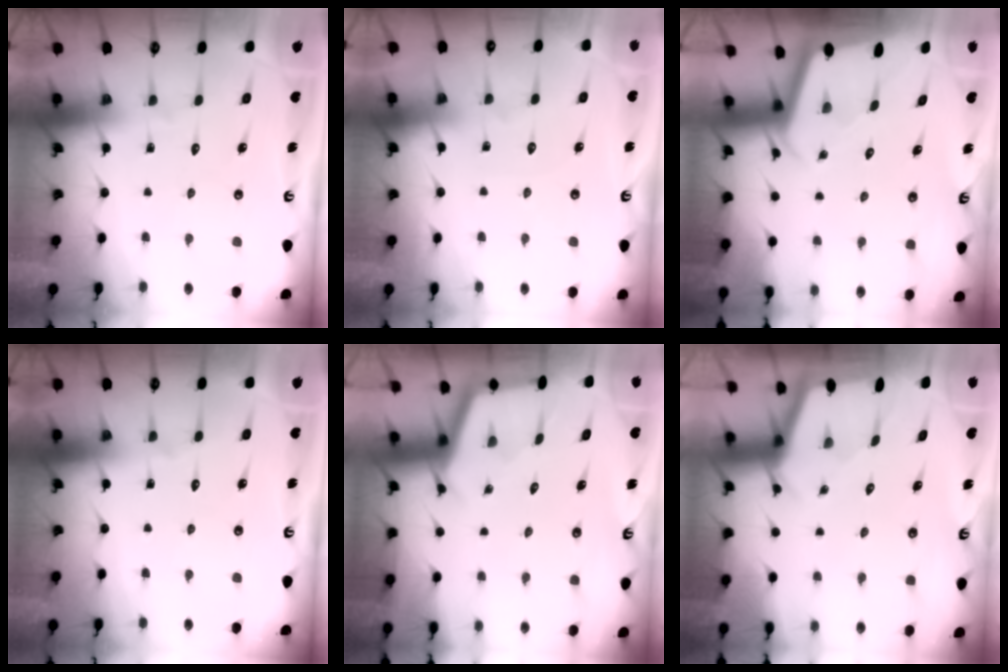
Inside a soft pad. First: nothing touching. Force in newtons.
{"total": 2.2, "press": 2.2, "slide": 0.4}
{"total": 1.9, "press": 1.9, "slide": 0.1}
{"total": 0.0}
{"total": 2.2, "press": 2.2, "slide": 0.1}
{"total": 2.2, "press": 2.2, "slide": 0.3}